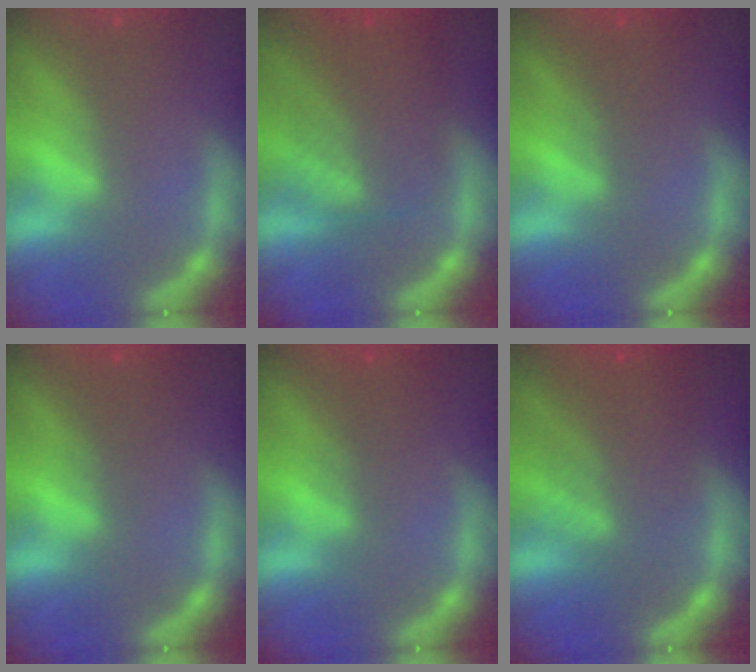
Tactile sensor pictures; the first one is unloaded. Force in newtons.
{"total": 8.0}
{"total": 2.5}
{"total": 2.0}
{"total": 2.5}
{"total": 7.1}